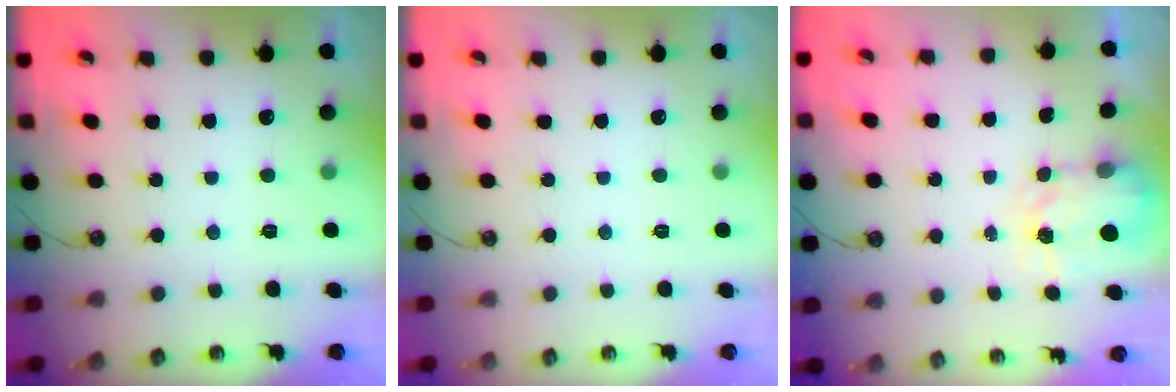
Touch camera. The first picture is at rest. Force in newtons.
{"total": 0.0}
{"total": 3.8, "press": 3.7, "slide": 0.5}